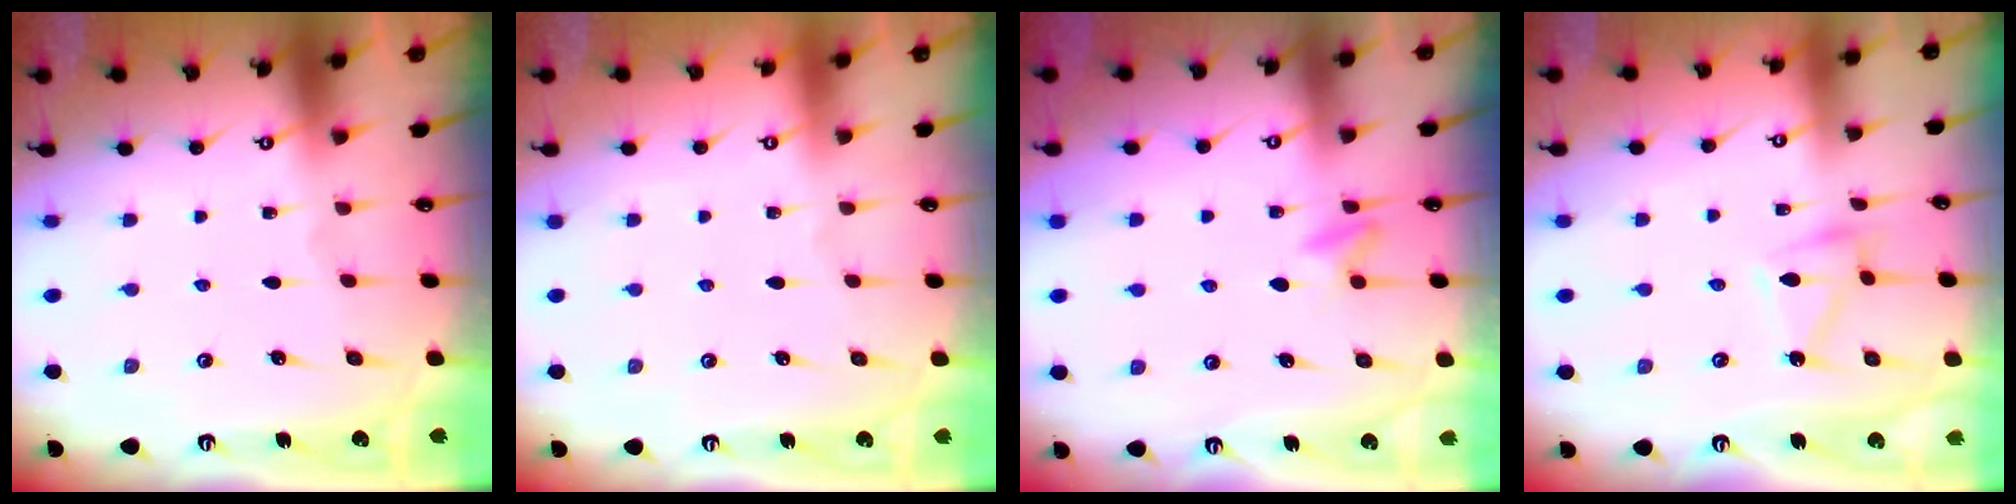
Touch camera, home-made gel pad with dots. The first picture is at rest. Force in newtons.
{"total": 4.0, "press": 4.0, "slide": 0.1}
{"total": 5.4, "press": 5.1, "slide": 1.7}
{"total": 6.7, "press": 6.7, "slide": 0.3}